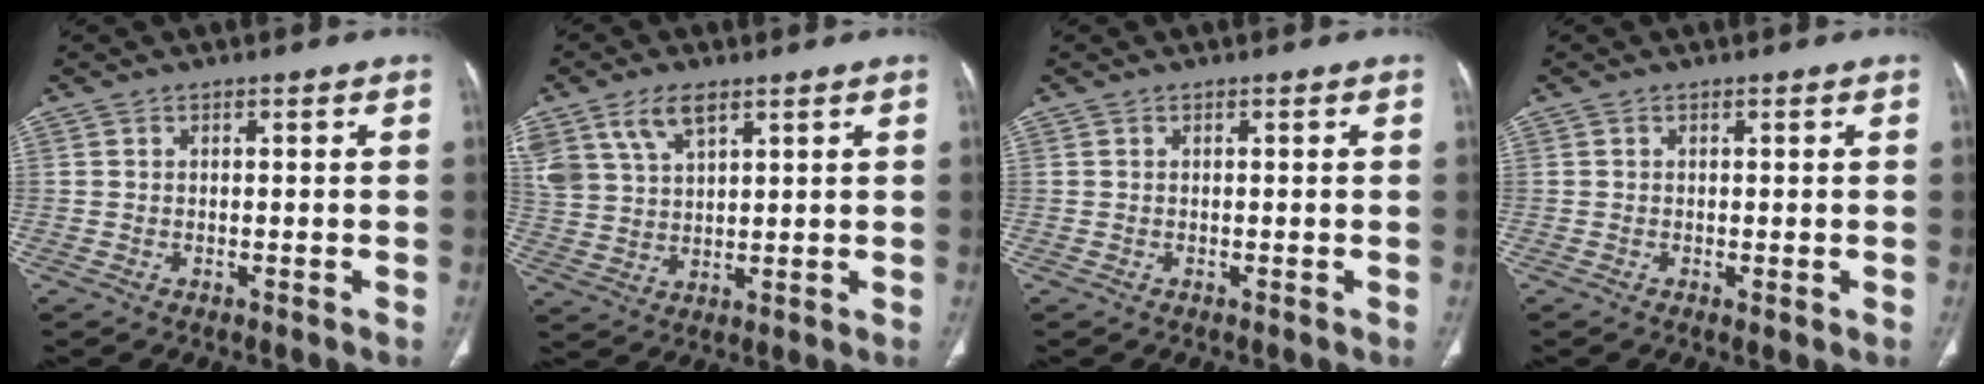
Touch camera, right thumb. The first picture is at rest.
{"total": 8.8, "force": [5.3, 4.5, 5.4], "torque": [-0.102, -0.012, 0.113]}
{"total": 0.0}
{"total": 1.0, "force": [-0.2, 0.3, 1.0], "torque": [-0.017, -0.005, -0.002]}